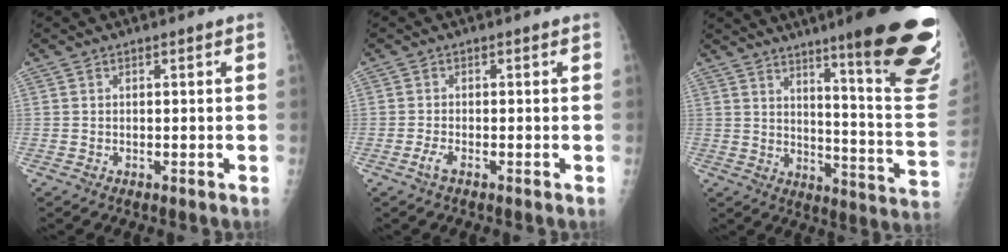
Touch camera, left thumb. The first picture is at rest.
{"total": 1.8, "force": [-1.0, 0.5, 1.4], "torque": [-0.032, -0.002, -0.024]}
{"total": 25.5, "force": [15.2, 3.1, 20.2], "torque": [-0.212, -0.079, 0.210]}